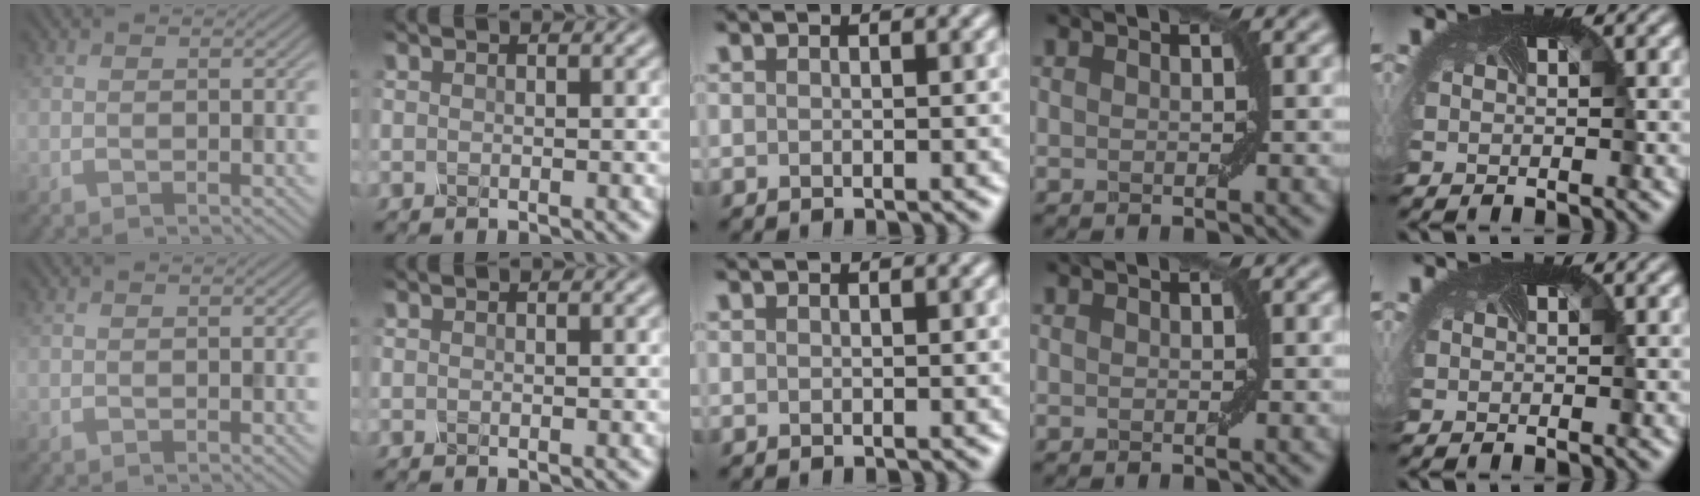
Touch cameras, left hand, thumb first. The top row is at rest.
{}